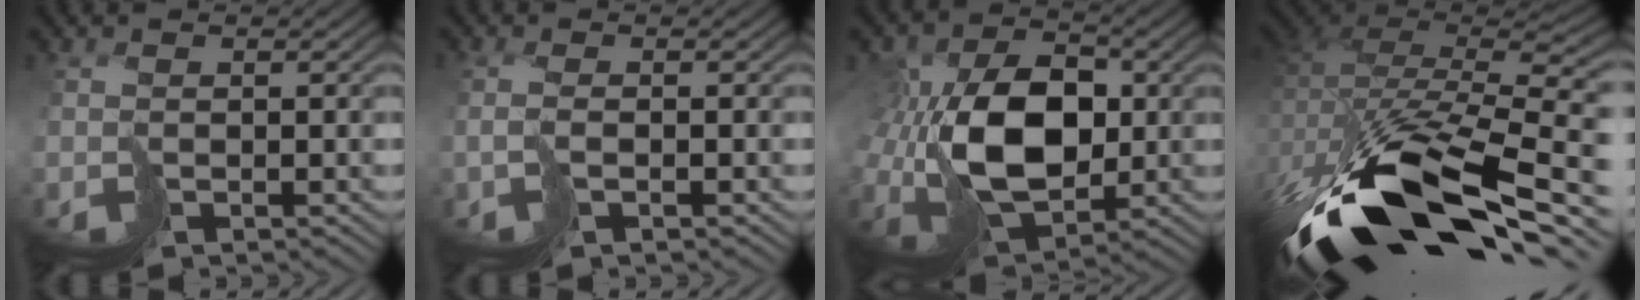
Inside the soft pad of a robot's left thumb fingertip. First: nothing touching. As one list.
[{"total": 1.1, "force": [0.3, -0.2, 1.0], "torque": [-0.022, 0.000, -0.004]}, {"total": 11.7, "force": [0.8, 7.5, 9.0], "torque": [-0.179, 0.006, 0.015]}, {"total": 14.9, "force": [-8.0, 7.1, 10.5], "torque": [-0.213, -0.033, -0.127]}]